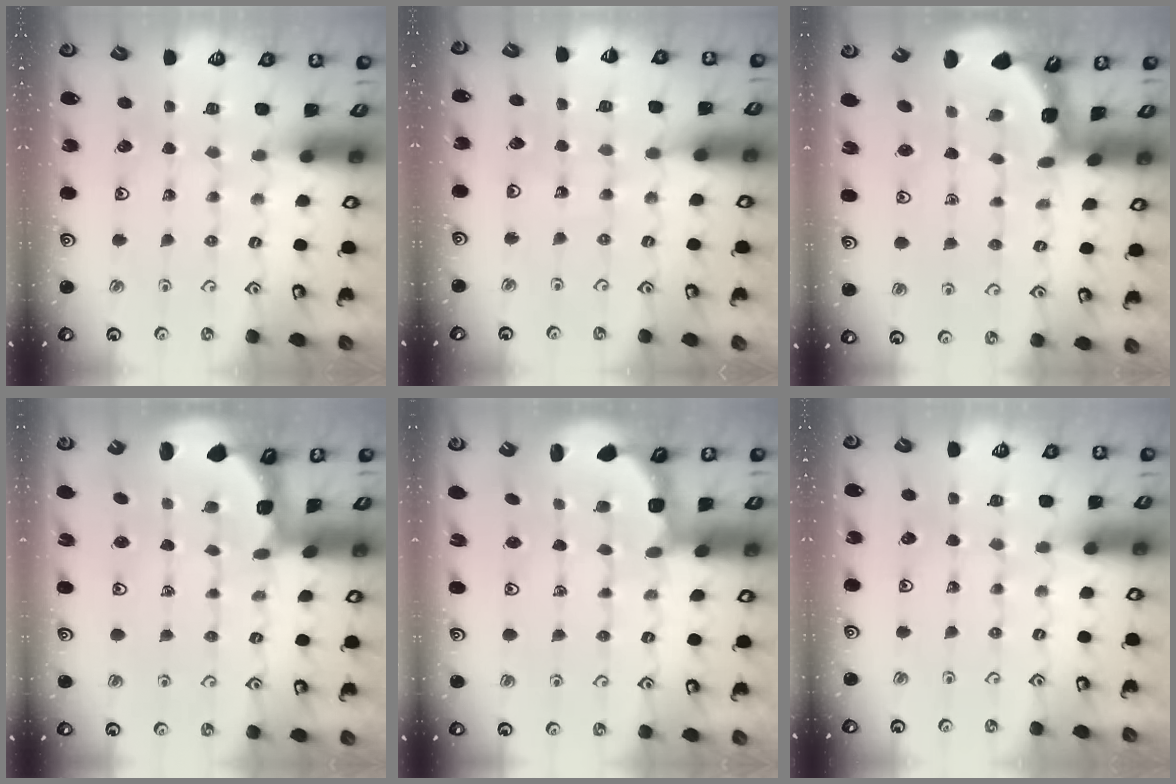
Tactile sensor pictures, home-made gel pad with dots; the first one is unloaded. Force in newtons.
{"total": 2.7, "press": 2.7, "slide": 0.3}
{"total": 2.8, "press": 2.8, "slide": 0.2}
{"total": 1.9, "press": 1.9, "slide": 0.2}
{"total": 3.1, "press": 2.2, "slide": 2.1}
{"total": 0.0}